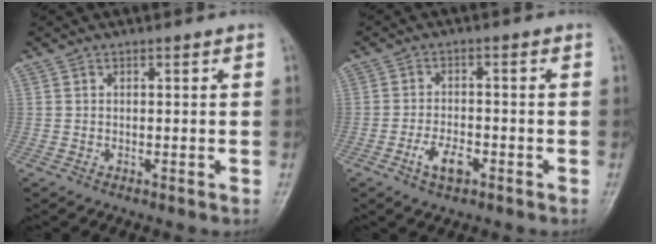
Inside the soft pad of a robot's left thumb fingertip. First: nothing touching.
{"total": 4.7, "force": [-2.4, 2.3, 3.4], "torque": [-0.060, 0.011, -0.042]}